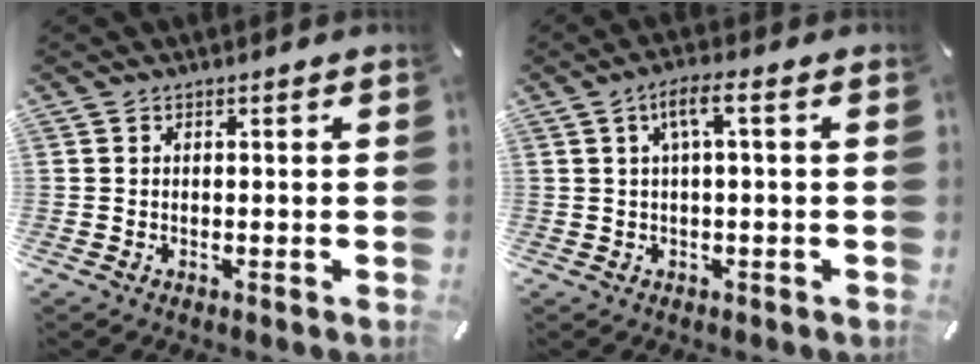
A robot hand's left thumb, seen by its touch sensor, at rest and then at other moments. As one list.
[{"total": 5.1, "force": [0.9, 1.0, 4.9], "torque": [-0.095, 0.006, 0.013]}]